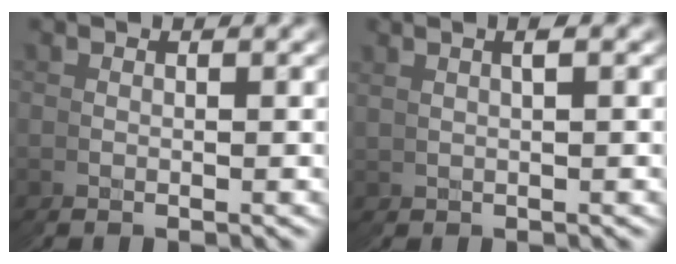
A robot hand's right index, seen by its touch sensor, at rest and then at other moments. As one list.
[{"total": 1.3, "force": [0.8, -0.6, 0.8], "torque": [-0.008, 0.015, 0.016]}]